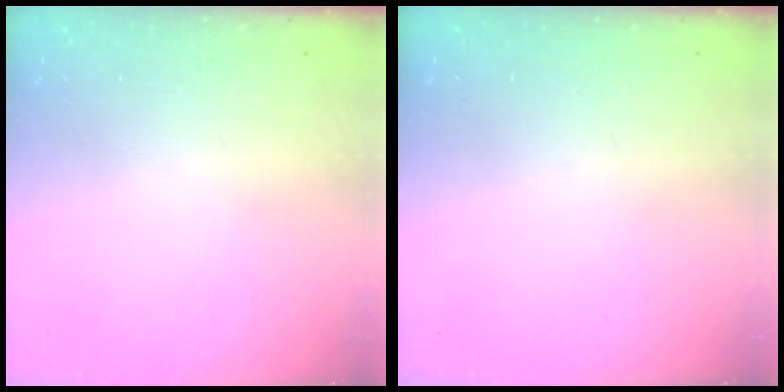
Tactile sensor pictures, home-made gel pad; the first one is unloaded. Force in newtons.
{"total": 0.0}